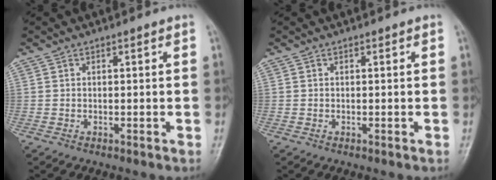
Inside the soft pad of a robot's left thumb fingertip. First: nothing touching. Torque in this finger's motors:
{"motor_torque": [0.00, 0.00, 0.00, 0.00, 0.00]}